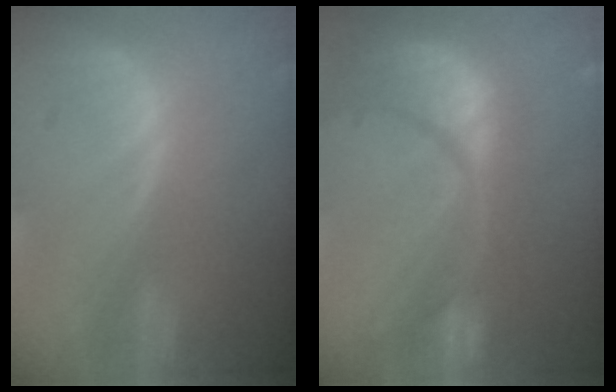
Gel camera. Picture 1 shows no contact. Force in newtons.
{"total": 14.5, "press": 11.5, "slide": 8.9}